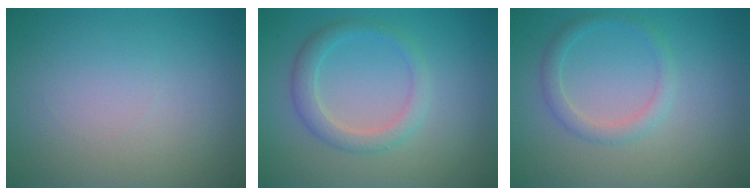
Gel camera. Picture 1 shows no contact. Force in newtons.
{"total": 2.6, "press": 2.6, "slide": 0.2}
{"total": 1.9, "press": 1.9, "slide": 0.1}